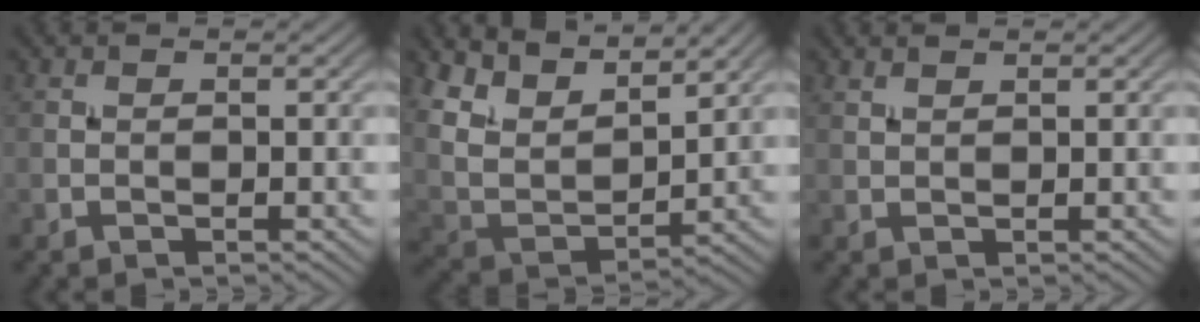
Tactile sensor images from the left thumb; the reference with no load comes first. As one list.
[{"total": 12.1, "force": [9.0, 4.0, 7.1], "torque": [-0.165, 0.000, 0.138]}, {"total": 1.0, "force": [0.9, 0.1, 0.4], "torque": [-0.012, 0.001, 0.019]}]